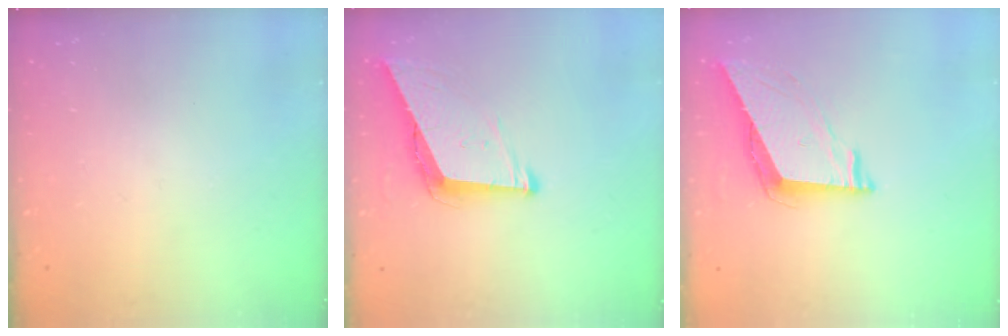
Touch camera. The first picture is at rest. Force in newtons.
{"total": 7.8, "press": 7.8, "slide": 0.9}
{"total": 7.5, "press": 7.5, "slide": 0.5}